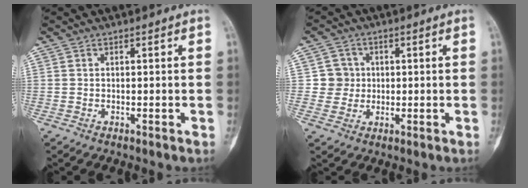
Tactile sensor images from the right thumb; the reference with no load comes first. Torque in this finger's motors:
{"motor_torque": [0.60, 0.46, 0.10, -0.21, -0.09]}